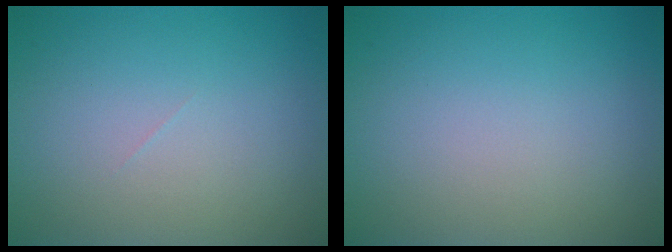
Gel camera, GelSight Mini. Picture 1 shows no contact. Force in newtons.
{"total": 0.0}